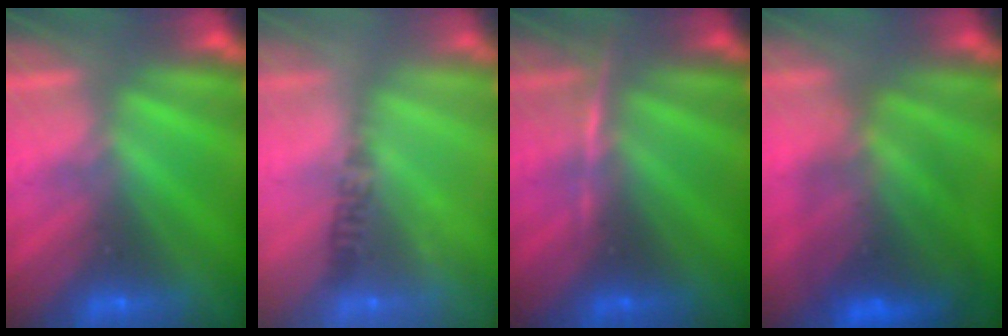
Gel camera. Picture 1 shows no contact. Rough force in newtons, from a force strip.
{"total": 2.4}
{"total": 2.9}
{"total": 7.2}